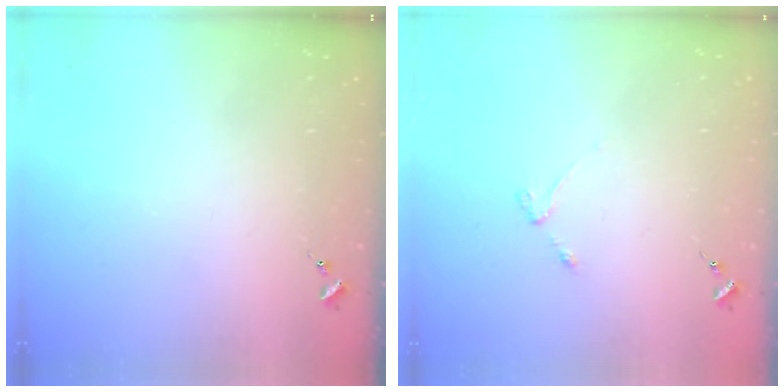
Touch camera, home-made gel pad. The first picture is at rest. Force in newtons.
{"total": 3.0, "press": 2.9, "slide": 0.5}